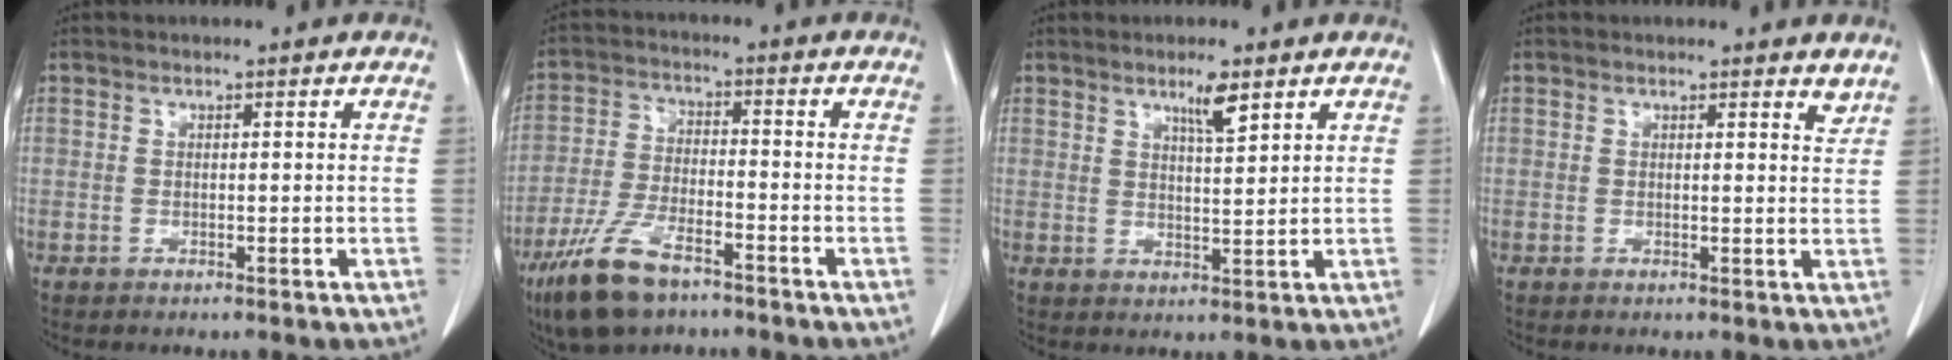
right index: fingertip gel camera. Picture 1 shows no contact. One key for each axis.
{"total": 10.5, "fx": -7.0, "fy": 3.4, "fz": 7.0, "tx": -0.153, "ty": -0.016, "tz": -0.130}
{"total": 4.0, "fx": 2.7, "fy": 0.4, "fz": 3.0, "tx": -0.053, "ty": -0.003, "tz": 0.046}
{"total": 2.4, "fx": 2.2, "fy": 0.6, "fz": 0.7, "tx": -0.008, "ty": -0.013, "tz": 0.015}